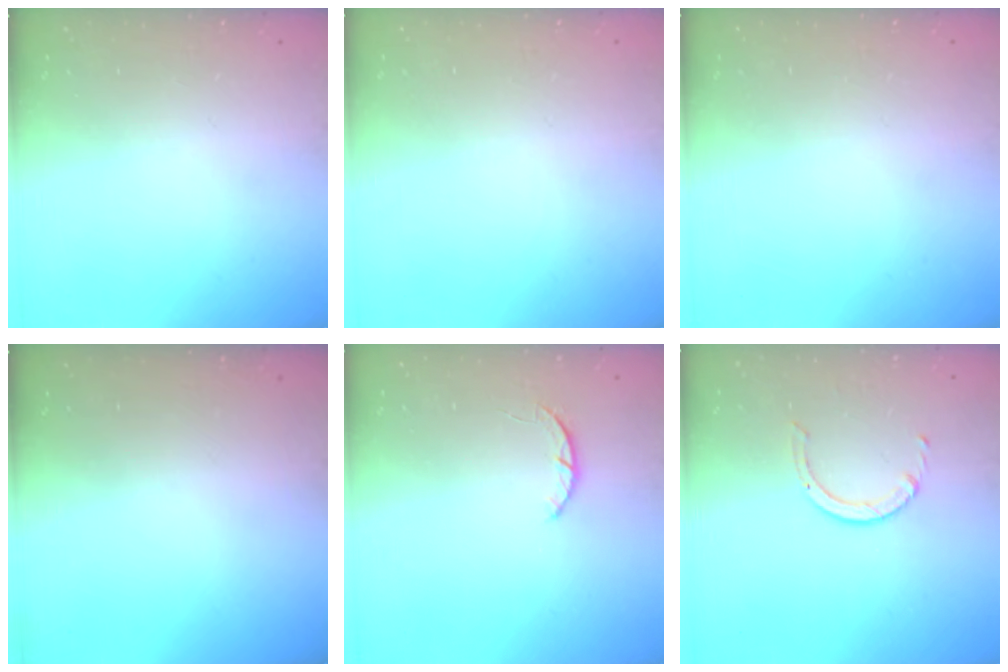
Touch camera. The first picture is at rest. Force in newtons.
{"total": 2.6, "press": 2.6, "slide": 0.2}
{"total": 2.6, "press": 2.6, "slide": 0.2}
{"total": 0.0}
{"total": 2.5, "press": 2.5, "slide": 0.5}
{"total": 2.5, "press": 2.4, "slide": 0.3}